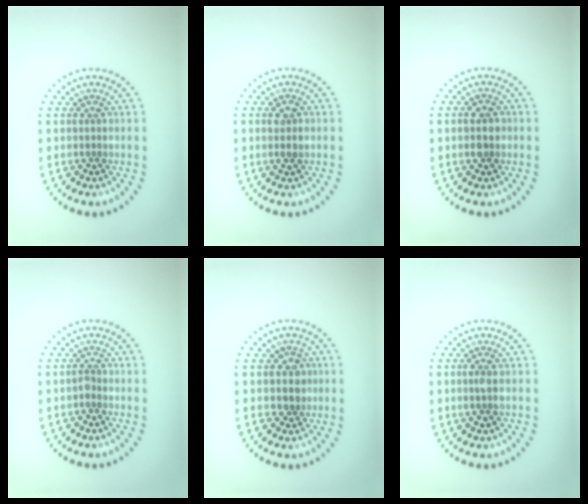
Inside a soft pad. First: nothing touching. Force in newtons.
{"total": 1.5, "press": 1.5, "slide": 0.2}
{"total": 2.0, "press": 2.0, "slide": 0.2}
{"total": 0.6, "press": 0.5, "slide": 0.3}
{"total": 2.0, "press": 1.7, "slide": 1.0}
{"total": 1.4, "press": 1.4, "slide": 0.3}